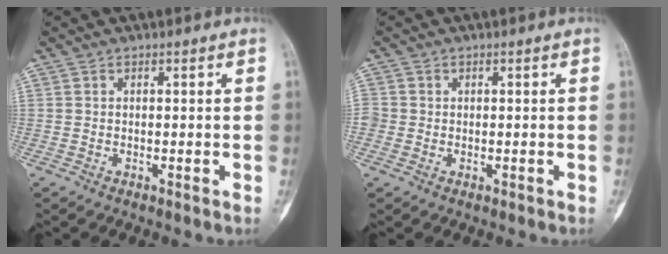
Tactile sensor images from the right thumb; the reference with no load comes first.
{"total": 2.4, "force": [-0.2, 2.3, 0.5], "torque": [0.006, 0.004, -0.009]}